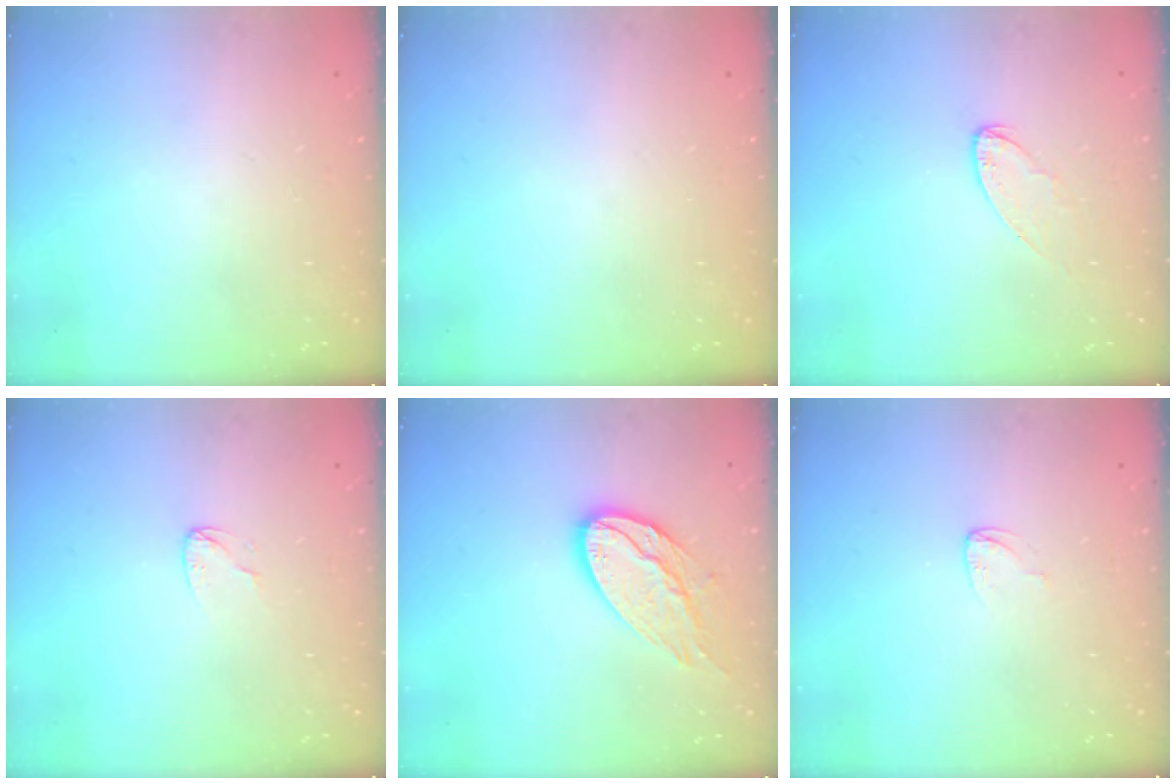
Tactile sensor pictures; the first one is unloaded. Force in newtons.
{"total": 0.0}
{"total": 5.7, "press": 5.7, "slide": 0.4}
{"total": 3.7, "press": 3.7, "slide": 0.3}
{"total": 12.9, "press": 12.9, "slide": 1.0}
{"total": 3.6, "press": 3.6, "slide": 0.2}